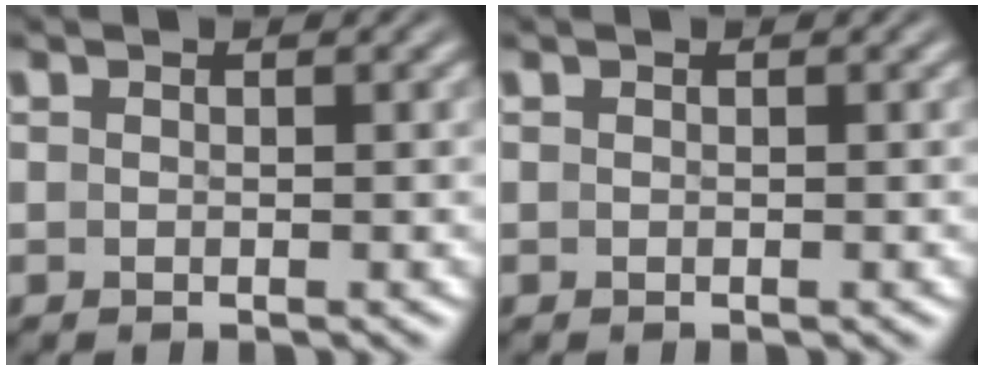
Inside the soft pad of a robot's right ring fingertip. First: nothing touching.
{"total": 0.0}